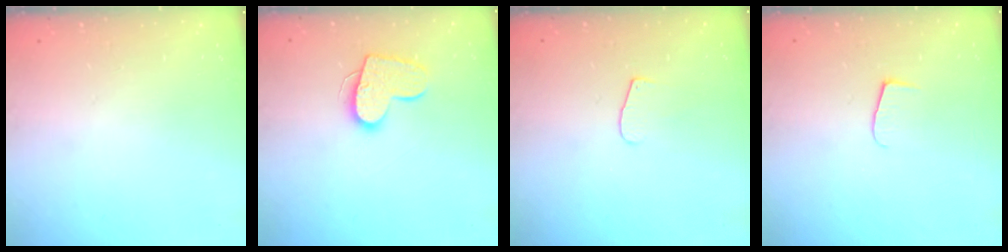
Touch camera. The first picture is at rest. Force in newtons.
{"total": 12.4, "press": 12.4, "slide": 0.7}
{"total": 4.8, "press": 4.8, "slide": 0.4}
{"total": 5.3, "press": 5.2, "slide": 0.4}